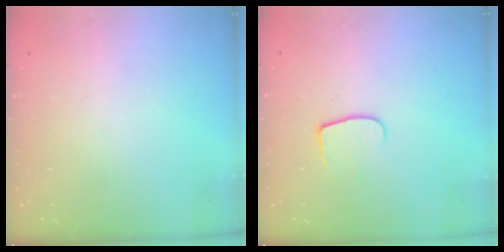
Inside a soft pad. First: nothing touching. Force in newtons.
{"total": 6.1, "press": 6.0, "slide": 0.6}